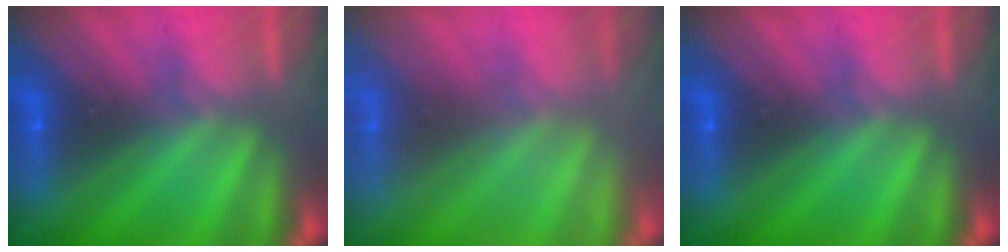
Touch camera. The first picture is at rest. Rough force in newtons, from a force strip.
{"total": 2.7}
{"total": 0.0}